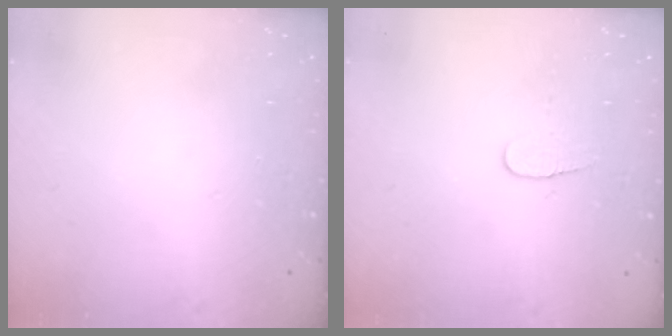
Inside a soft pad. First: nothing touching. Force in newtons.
{"total": 5.3, "press": 5.3, "slide": 0.5}